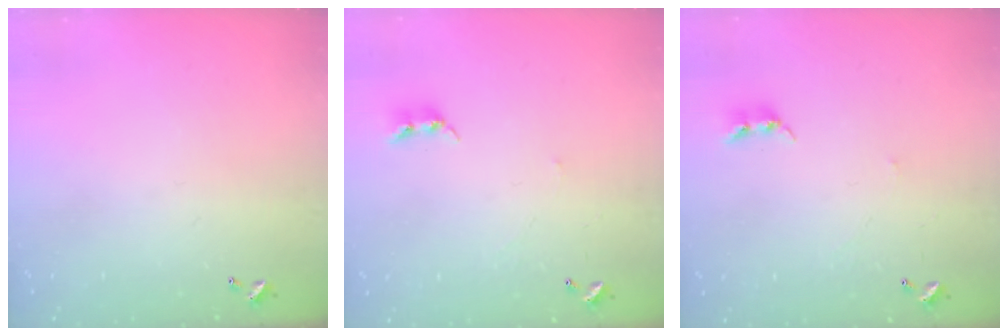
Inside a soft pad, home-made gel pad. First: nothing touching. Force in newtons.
{"total": 2.4, "press": 2.4, "slide": 0.2}
{"total": 2.4, "press": 2.4, "slide": 0.2}